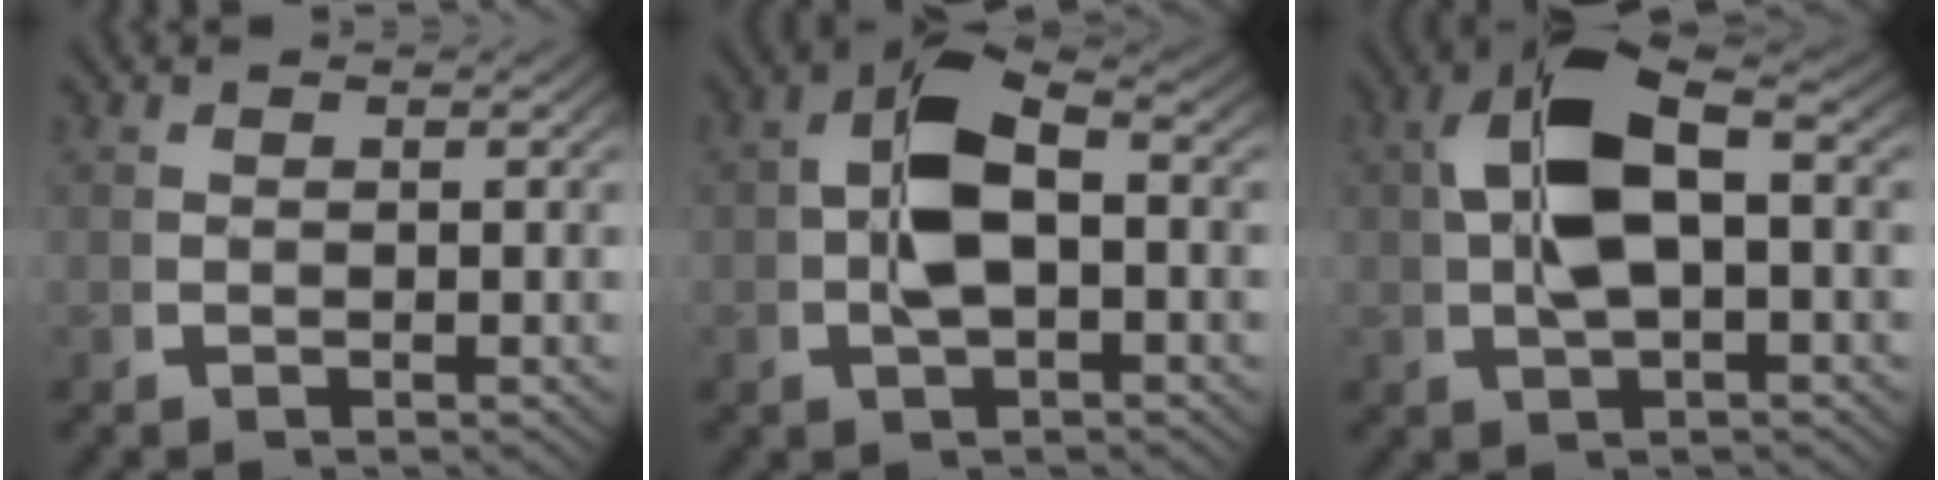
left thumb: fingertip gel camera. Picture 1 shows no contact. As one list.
[{"total": 7.6, "force": [-0.2, 4.5, 6.0], "torque": [-0.122, -0.012, 0.000]}, {"total": 9.7, "force": [0.8, 5.3, 8.1], "torque": [-0.160, -0.012, 0.021]}]